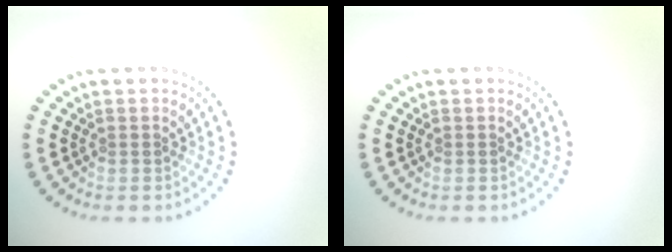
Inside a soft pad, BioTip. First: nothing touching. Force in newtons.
{"total": 0.0}